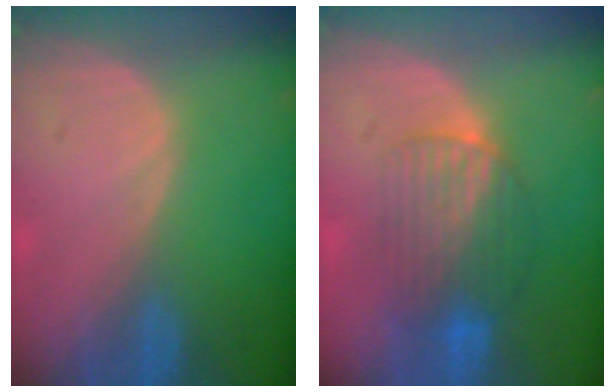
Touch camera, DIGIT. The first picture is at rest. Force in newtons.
{"total": 6.9, "press": 6.8, "slide": 1.3}